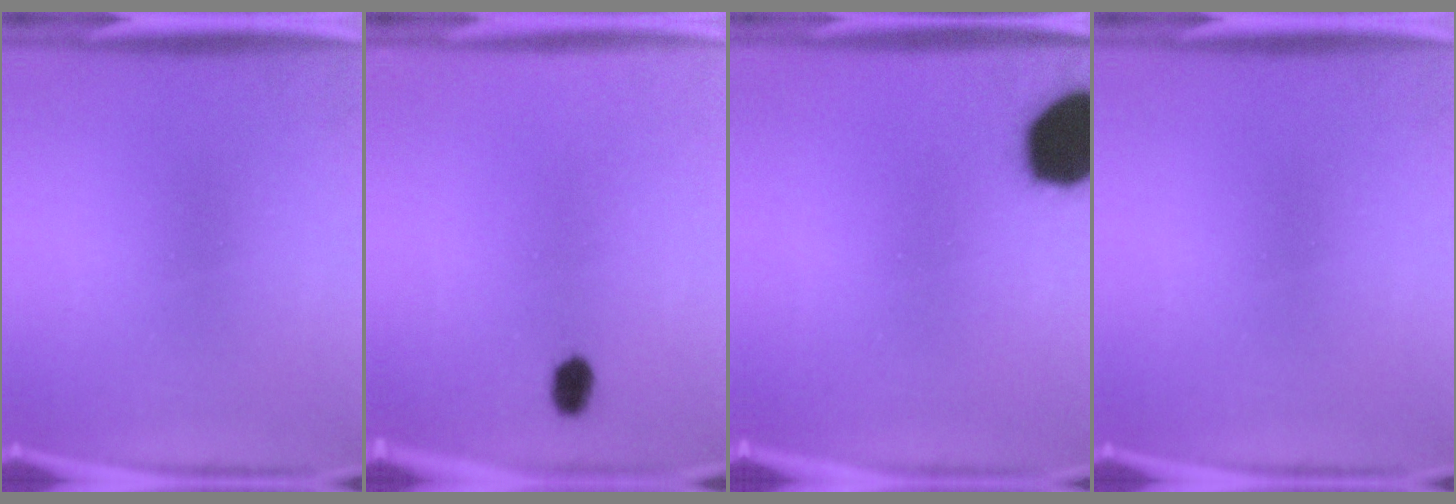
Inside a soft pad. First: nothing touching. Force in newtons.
{"total": 2.7}
{"total": 17.4}
{"total": 0.0}